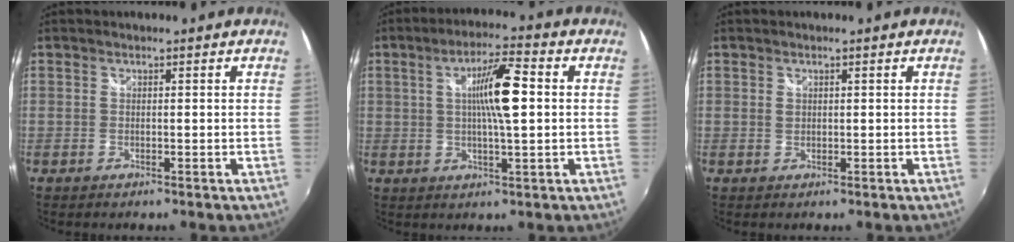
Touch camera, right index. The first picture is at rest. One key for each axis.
{"total": 8.5, "fx": 1.5, "fy": -0.3, "fz": 8.3, "tx": -0.133, "ty": 0.000, "tz": 0.028}
{"total": 0.8, "fx": 0.2, "fy": 0.8, "fz": 0.3, "tx": -0.004, "ty": 0.001, "tz": 0.004}